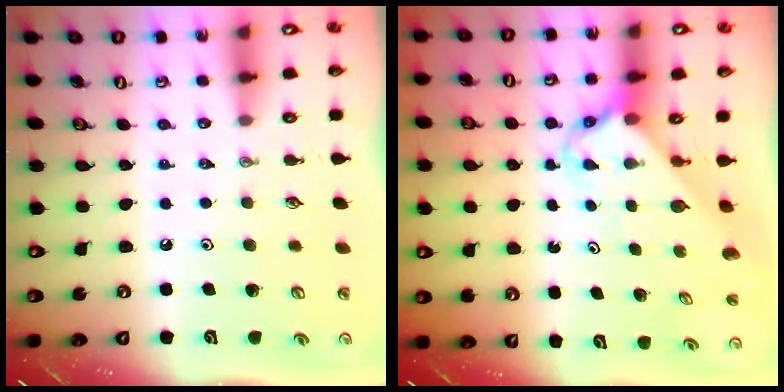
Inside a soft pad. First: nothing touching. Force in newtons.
{"total": 2.5, "press": 2.5, "slide": 0.2}